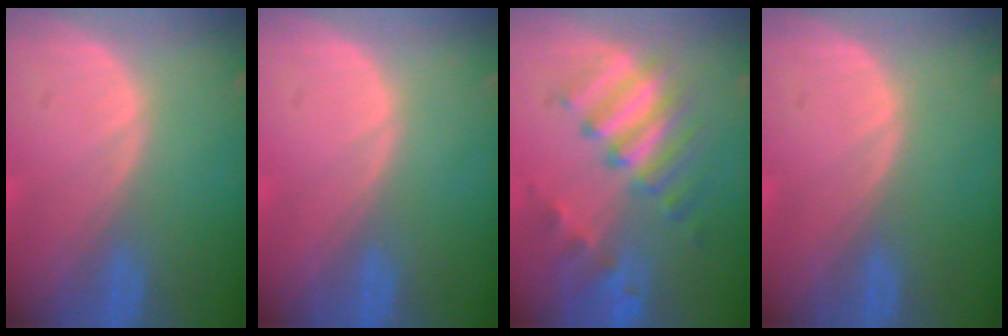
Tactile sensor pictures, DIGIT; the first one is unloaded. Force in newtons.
{"total": 0.0}
{"total": 9.5, "press": 8.4, "slide": 4.5}
{"total": 0.0}